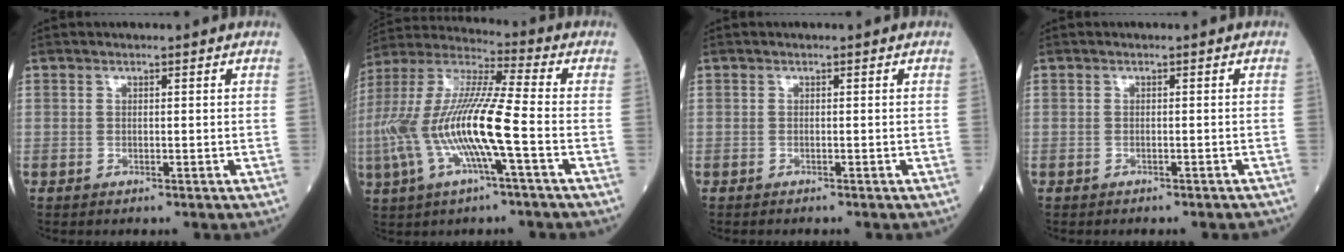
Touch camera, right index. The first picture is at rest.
{"total": 17.1, "force": [-3.8, 1.7, 16.6], "torque": [-0.354, 0.001, -0.076]}
{"total": 1.0, "force": [-0.9, 0.1, 0.4], "torque": [-0.007, -0.001, -0.012]}
{"total": 3.5, "force": [-3.1, 0.9, 1.3], "torque": [-0.021, -0.003, -0.034]}